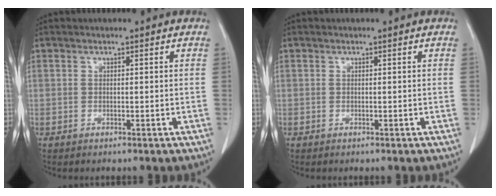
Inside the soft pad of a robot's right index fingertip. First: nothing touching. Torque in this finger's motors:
{"motor_torque": [0.00, 0.00, 0.00, 0.00]}